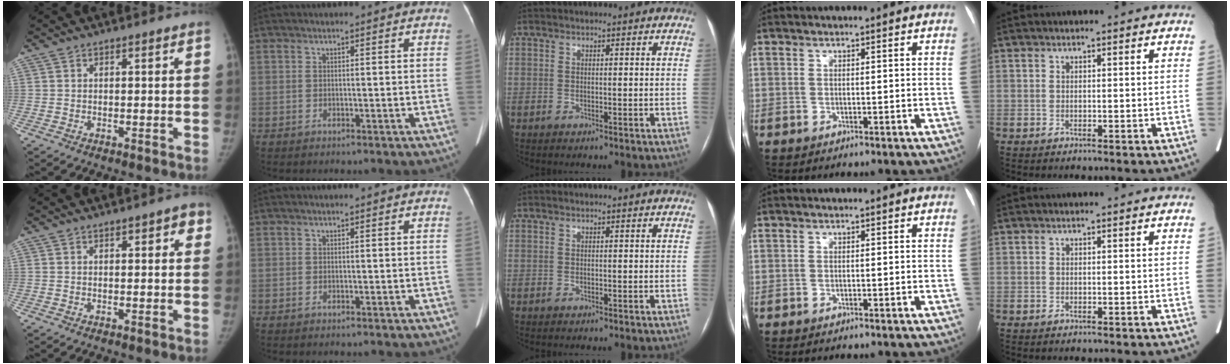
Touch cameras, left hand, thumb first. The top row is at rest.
{"thumb": {"total": 3.3, "force": [1.4, 1.4, 2.6], "torque": [-0.017, 0.000, 0.013]}}